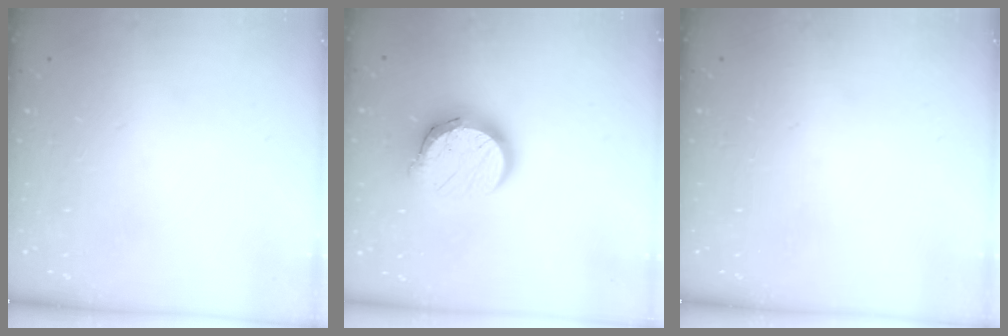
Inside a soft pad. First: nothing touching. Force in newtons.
{"total": 12.4, "press": 12.4, "slide": 0.9}
{"total": 0.0}